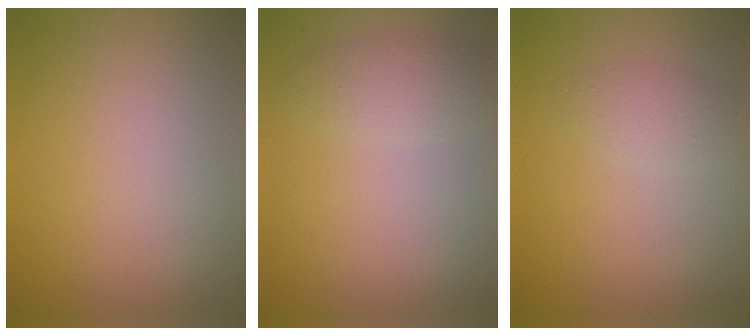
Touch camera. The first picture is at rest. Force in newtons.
{"total": 2.1, "press": 2.1, "slide": 0.1}
{"total": 1.6, "press": 1.6, "slide": 0.1}